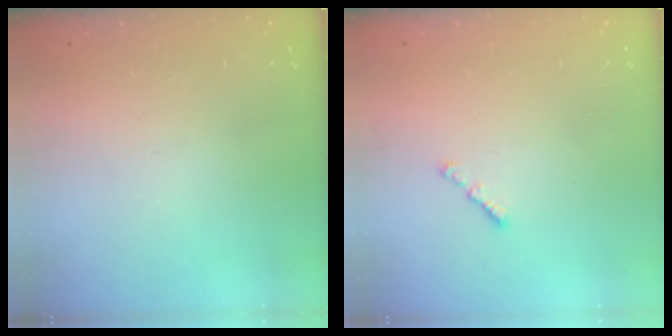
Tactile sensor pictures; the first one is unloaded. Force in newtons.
{"total": 1.0, "press": 0.9, "slide": 0.5}